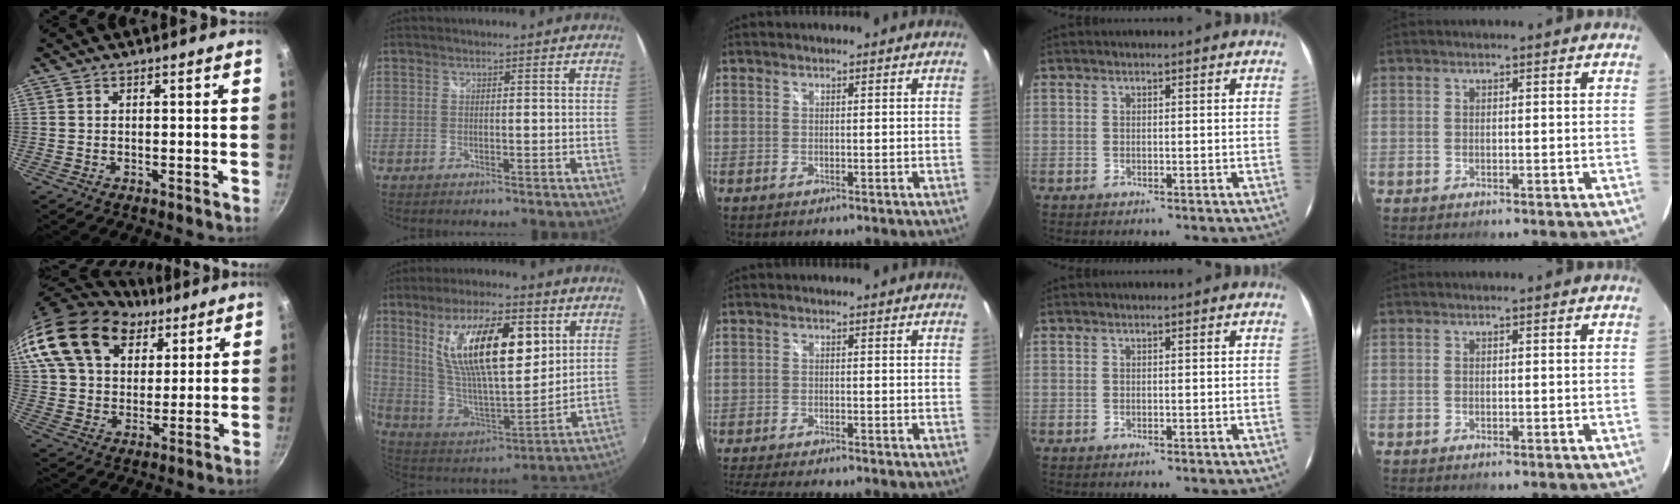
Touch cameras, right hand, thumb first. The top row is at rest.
{"thumb": {"total": 22.8, "force": [12.3, 15.2, 11.8], "torque": [-0.219, -0.006, 0.225]}, "index": {"total": 20.6, "force": [7.7, 7.4, 17.6], "torque": [-0.310, 0.000, 0.146]}, "middle": {"total": 9.3, "force": [-8.2, 0.9, 4.2], "torque": [-0.099, -0.023, -0.129]}}